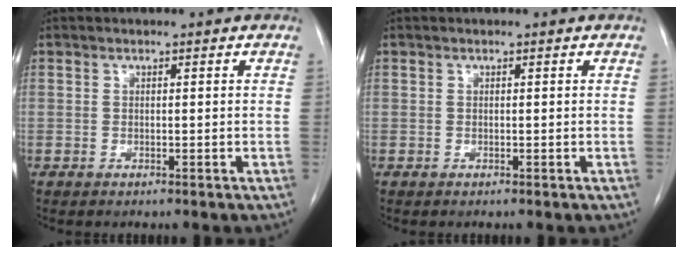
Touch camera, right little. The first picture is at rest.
{"total": 0.0}